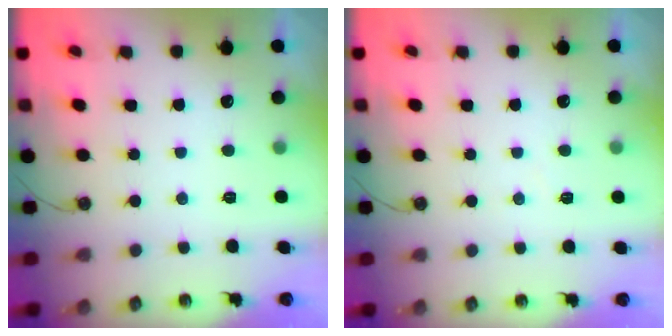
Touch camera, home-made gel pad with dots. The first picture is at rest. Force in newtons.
{"total": 2.8, "press": 2.7, "slide": 0.5}